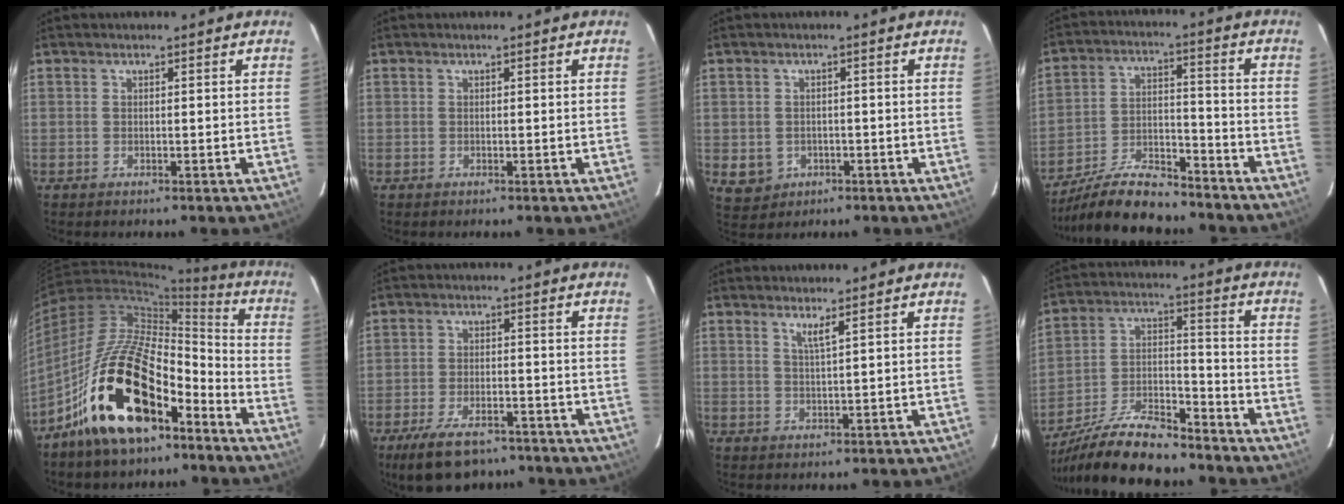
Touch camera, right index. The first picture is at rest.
{"total": 0.0}
{"total": 4.6, "force": [-1.1, 4.3, 1.2], "torque": [-0.036, 0.003, -0.002]}
{"total": 14.2, "force": [-12.4, 3.9, 5.7], "torque": [-0.131, 0.003, -0.214]}
{"total": 21.7, "force": [-12.7, 9.9, 14.6], "torque": [-0.267, 0.018, -0.228]}
{"total": 11.7, "force": [-8.8, 5.0, 6.1], "torque": [-0.138, -0.014, -0.141]}
{"total": 2.0, "force": [1.3, -0.3, 1.4], "torque": [-0.026, -0.005, 0.021]}
{"total": 17.4, "force": [-14.4, 4.9, 8.3], "torque": [-0.177, -0.001, -0.253]}